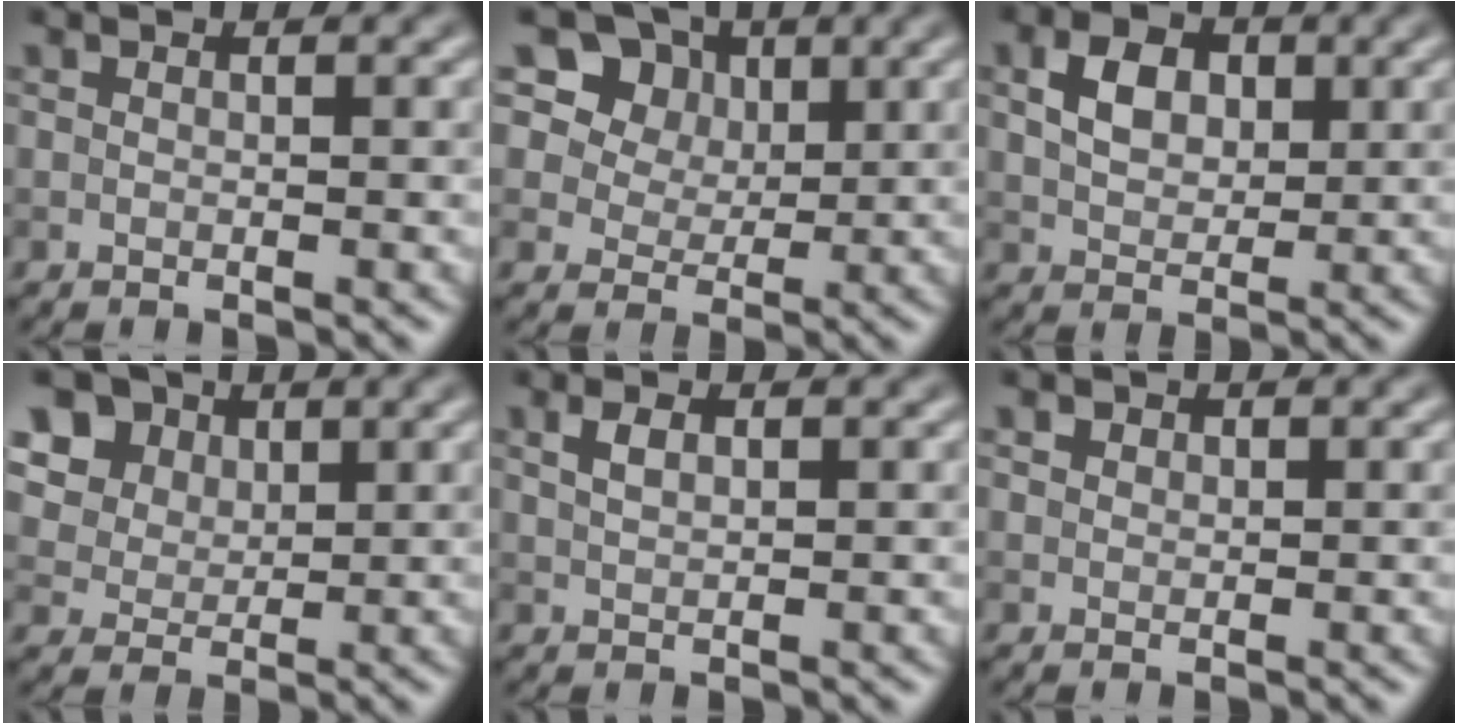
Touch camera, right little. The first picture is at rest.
{"total": 10.4, "force": [5.9, 7.5, 4.2], "torque": [-0.116, 0.011, 0.107]}
{"total": 3.6, "force": [1.0, 2.6, 2.3], "torque": [-0.045, 0.006, 0.017]}
{"total": 11.4, "force": [6.0, 8.4, 4.9], "torque": [-0.129, 0.029, 0.101]}
{"total": 1.5, "force": [0.8, 0.7, 1.1], "torque": [-0.024, 0.004, 0.018]}
{"total": 1.4, "force": [0.9, 0.9, 0.5], "torque": [-0.008, 0.000, 0.011]}